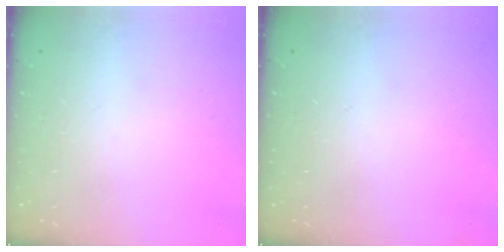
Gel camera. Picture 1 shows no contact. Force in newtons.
{"total": 0.0}